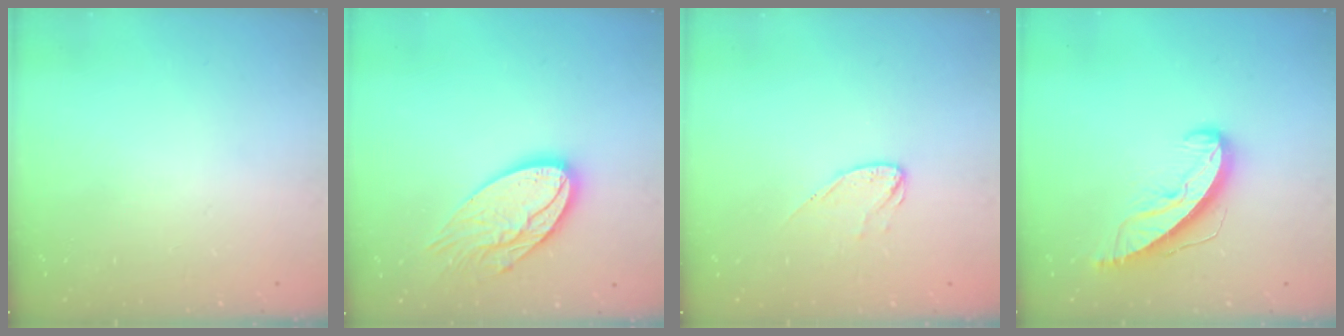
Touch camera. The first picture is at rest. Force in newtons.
{"total": 14.3, "press": 14.3, "slide": 0.7}
{"total": 6.4, "press": 6.4, "slide": 0.5}
{"total": 9.4, "press": 9.4, "slide": 0.4}